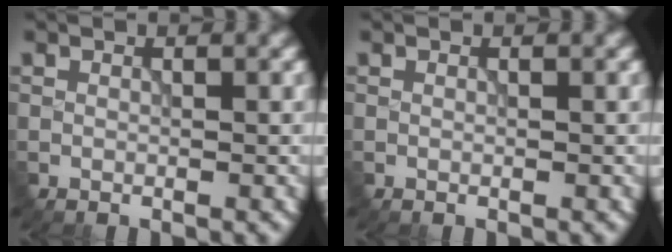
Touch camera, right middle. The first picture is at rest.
{"total": 0.0}